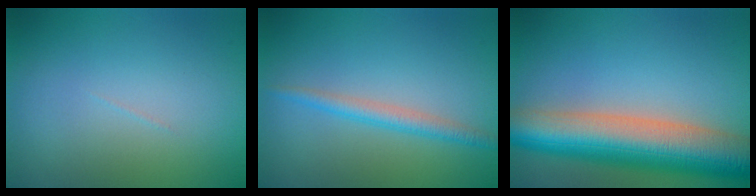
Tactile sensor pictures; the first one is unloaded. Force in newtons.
{"total": 2.1, "press": 2.1, "slide": 0.0}
{"total": 10.9, "press": 10.9, "slide": 0.7}